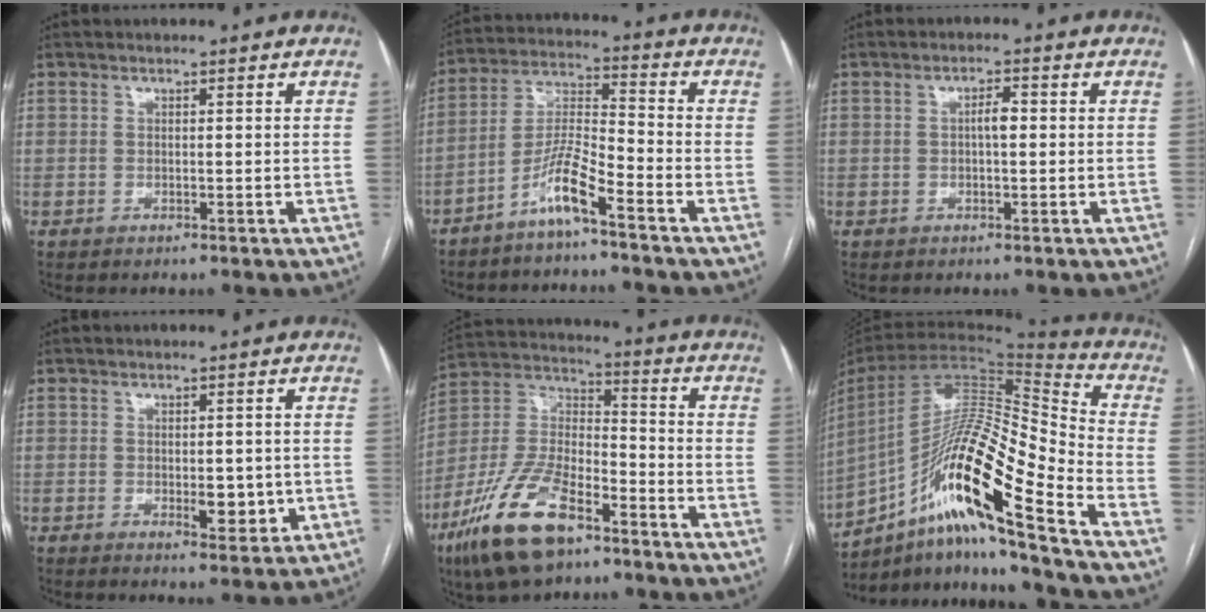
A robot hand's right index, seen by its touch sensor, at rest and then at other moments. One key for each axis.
{"total": 7.5, "fx": -5.1, "fy": 0.3, "fz": 5.5, "tx": -0.116, "ty": 0.000, "tz": -0.104}
{"total": 2.4, "fx": 0.1, "fy": 0.7, "fz": 2.3, "tx": -0.037, "ty": 0.005, "tz": 0.001}
{"total": 4.4, "fx": -0.6, "fy": 2.1, "fz": 3.8, "tx": -0.048, "ty": -0.006, "tz": -0.001}
{"total": 17.2, "fx": -10.5, "fy": 6.7, "fz": 11.9, "tx": -0.248, "ty": 0.001, "tz": -0.196}
{"total": 22.1, "fx": -12.6, "fy": 1.2, "fz": 18.1, "tx": -0.342, "ty": -0.001, "tz": -0.228}